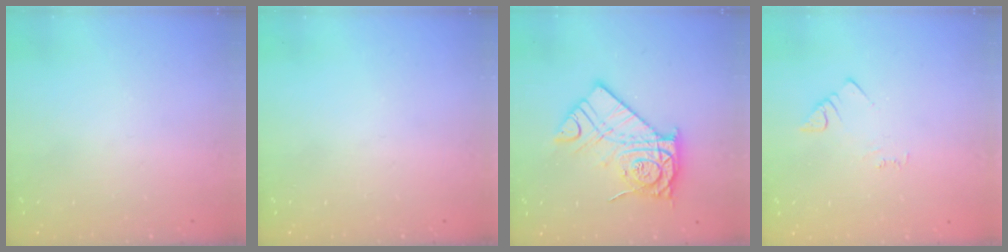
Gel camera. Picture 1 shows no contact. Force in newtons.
{"total": 0.0}
{"total": 14.9, "press": 14.8, "slide": 1.1}
{"total": 2.5, "press": 2.5, "slide": 0.4}